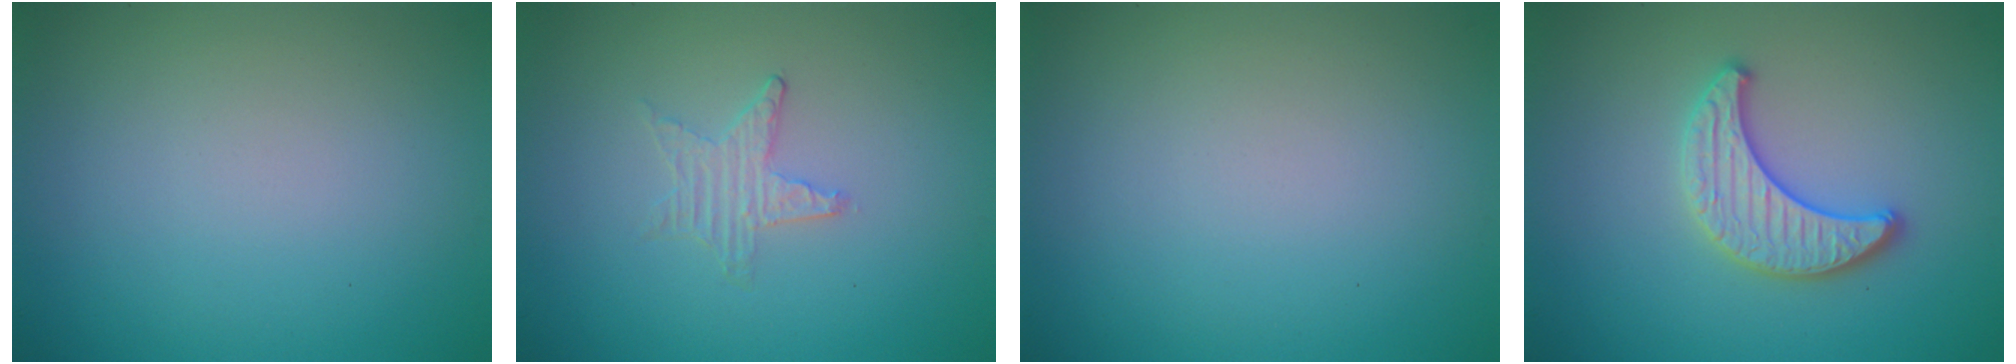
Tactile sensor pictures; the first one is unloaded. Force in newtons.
{"total": 0.5, "press": 0.5, "slide": 0.1}
{"total": 0.0}
{"total": 3.3, "press": 3.2, "slide": 0.7}